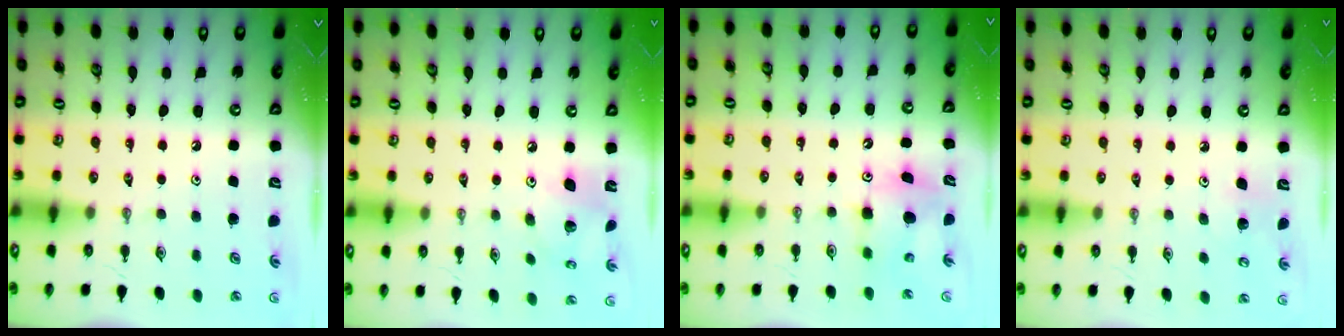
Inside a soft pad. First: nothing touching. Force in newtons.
{"total": 9.3, "press": 9.3, "slide": 0.7}
{"total": 7.6, "press": 7.6, "slide": 0.4}
{"total": 4.1, "press": 4.1, "slide": 0.4}